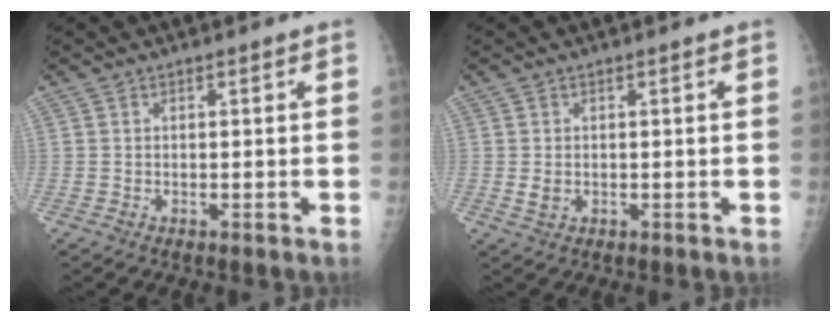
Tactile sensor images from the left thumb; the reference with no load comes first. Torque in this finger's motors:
{"motor_torque": [0.16, 0.18, -0.18, -0.21, 0.07]}